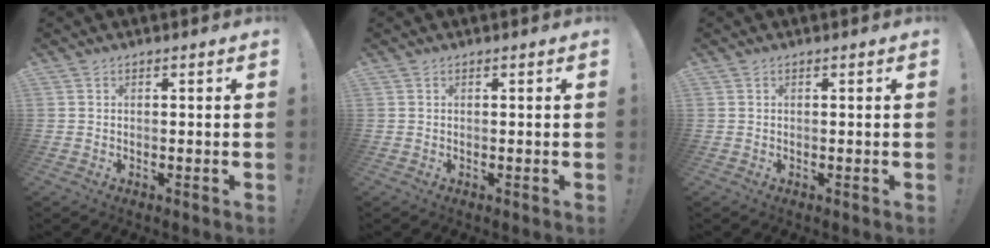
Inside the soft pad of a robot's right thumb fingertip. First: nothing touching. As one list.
[{"total": 0.0}, {"total": 0.0}]